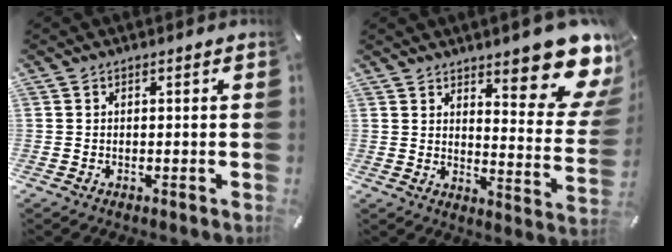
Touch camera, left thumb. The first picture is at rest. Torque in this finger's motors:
{"motor_torque": [2.64, 2.37, 1.39, -1.38, 0.34]}